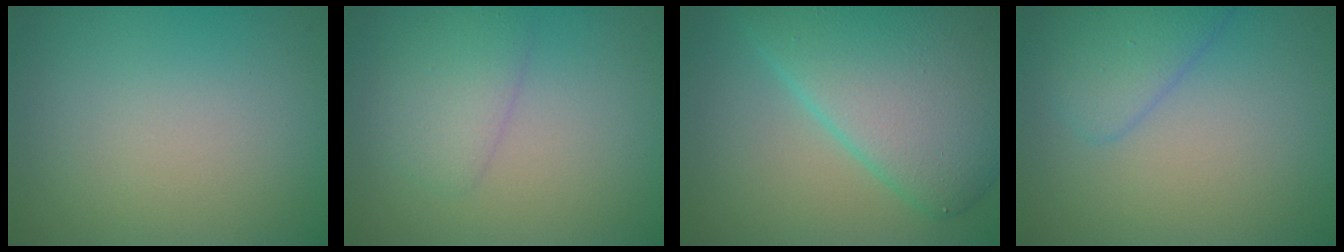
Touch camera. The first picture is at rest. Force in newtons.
{"total": 2.4, "press": 2.4, "slide": 0.1}
{"total": 11.4, "press": 11.3, "slide": 0.2}
{"total": 2.9, "press": 2.9, "slide": 0.3}